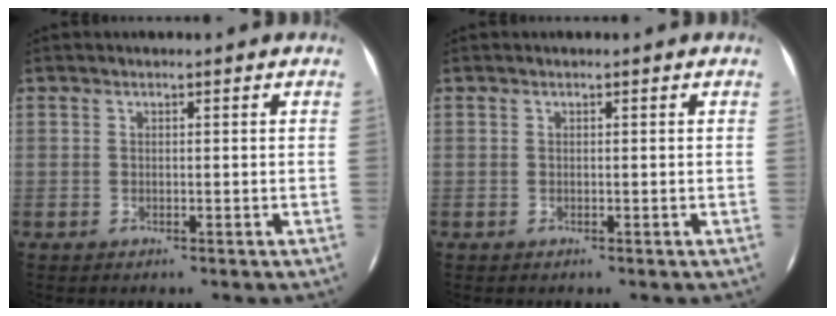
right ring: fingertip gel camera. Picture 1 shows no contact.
{"total": 0.0}